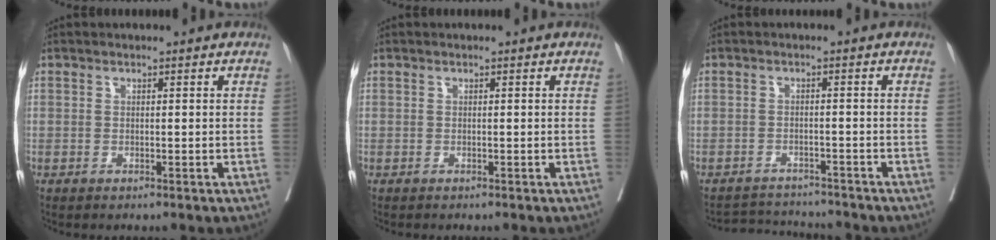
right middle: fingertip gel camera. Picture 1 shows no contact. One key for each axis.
{"total": 0.0}
{"total": 5.8, "fx": -5.8, "fy": 0.3, "fz": -0.1, "tx": 0.000, "ty": 0.004, "tz": -0.091}